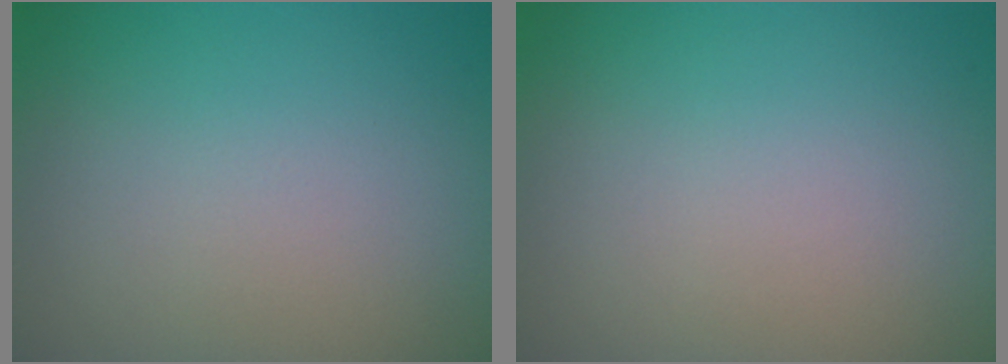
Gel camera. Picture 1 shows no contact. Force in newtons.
{"total": 0.0}